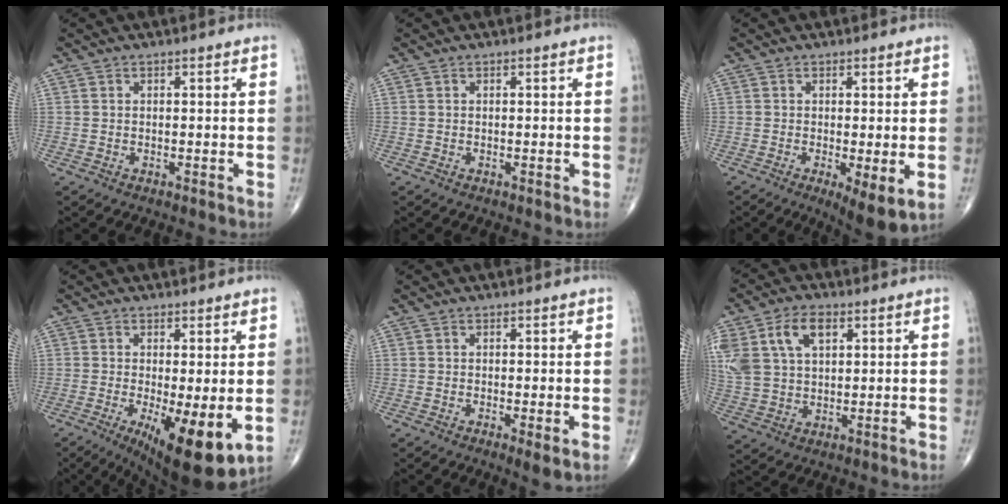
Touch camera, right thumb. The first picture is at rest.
{"total": 0.0}
{"total": 6.3, "force": [-1.3, 1.7, 5.9], "torque": [-0.098, -0.023, -0.019]}
{"total": 12.4, "force": [-3.0, 3.5, 11.5], "torque": [-0.175, -0.029, -0.035]}
{"total": 2.6, "force": [-0.5, 0.5, 2.4], "torque": [-0.047, -0.012, -0.009]}
{"total": 14.4, "force": [5.6, 9.0, 9.7], "torque": [-0.215, 0.002, 0.111]}